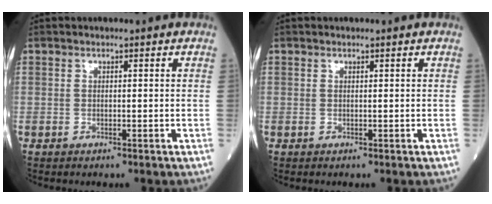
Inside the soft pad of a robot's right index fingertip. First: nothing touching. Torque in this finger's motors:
{"motor_torque": [-0.16, -0.03, -0.04, -0.01]}